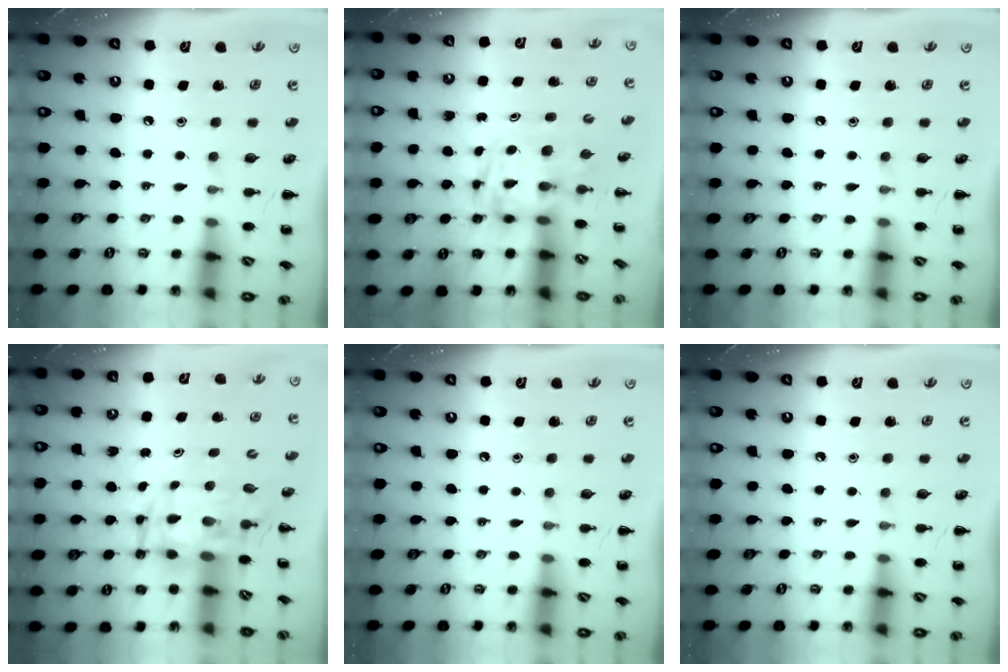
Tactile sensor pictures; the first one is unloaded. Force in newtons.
{"total": 2.8, "press": 2.8, "slide": 0.5}
{"total": 0.0}
{"total": 5.5, "press": 5.3, "slide": 1.5}
{"total": 0.0}
{"total": 0.0}